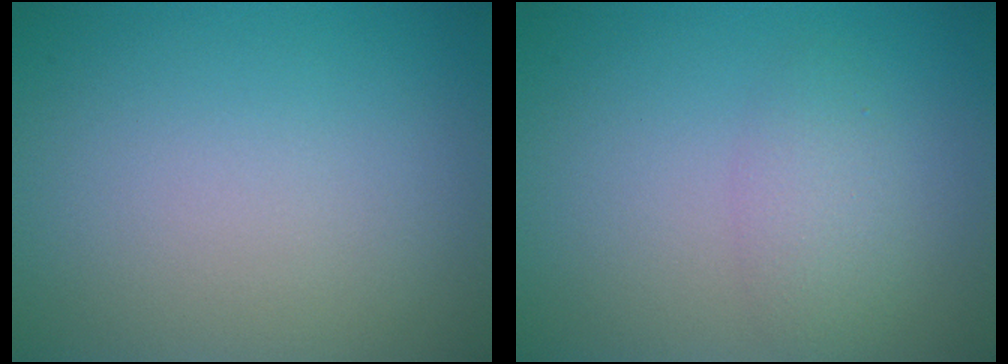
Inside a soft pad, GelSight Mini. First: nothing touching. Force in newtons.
{"total": 2.3, "press": 2.3, "slide": 0.1}